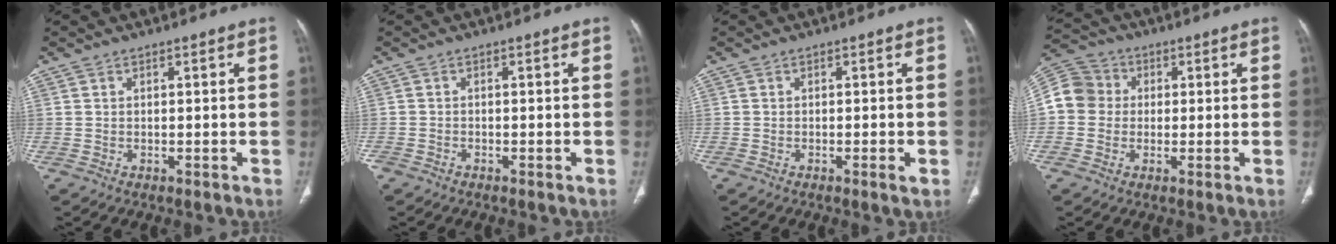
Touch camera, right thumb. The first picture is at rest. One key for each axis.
{"total": 1.0, "fx": -0.9, "fy": 0.3, "fz": 0.3, "tx": -0.010, "ty": -0.001, "tz": -0.019}
{"total": 1.5, "fx": -0.6, "fy": -0.1, "fz": 1.4, "tx": -0.026, "ty": -0.005, "tz": -0.010}
{"total": 8.1, "fx": 0.3, "fy": 7.4, "fz": 3.2, "tx": -0.050, "ty": 0.023, "tz": -0.006}